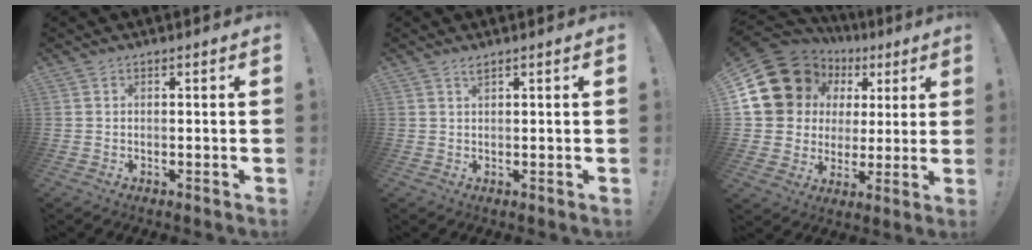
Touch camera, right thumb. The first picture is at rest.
{"total": 1.4, "force": [1.3, 0.1, 0.7], "torque": [-0.007, -0.003, 0.021]}
{"total": 17.9, "force": [8.1, 14.0, 7.8], "torque": [-0.134, -0.037, 0.177]}